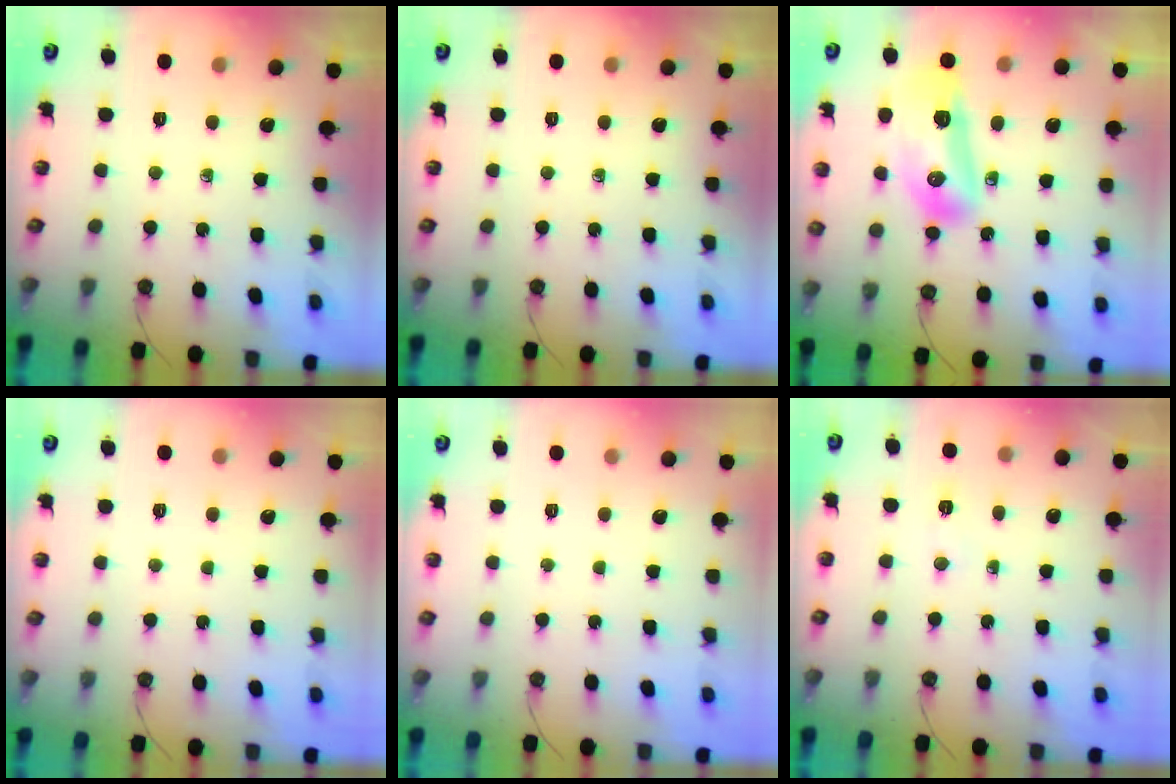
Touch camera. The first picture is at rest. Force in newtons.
{"total": 0.0}
{"total": 15.4, "press": 15.2, "slide": 2.4}
{"total": 1.1, "press": 1.1, "slide": 0.1}
{"total": 1.8, "press": 1.7, "slide": 0.6}
{"total": 2.9, "press": 2.9, "slide": 0.3}